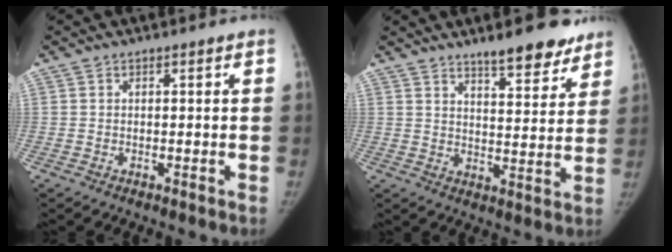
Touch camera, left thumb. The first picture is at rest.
{"total": 10.7, "force": [8.3, 3.2, 6.1], "torque": [-0.050, -0.053, 0.120]}